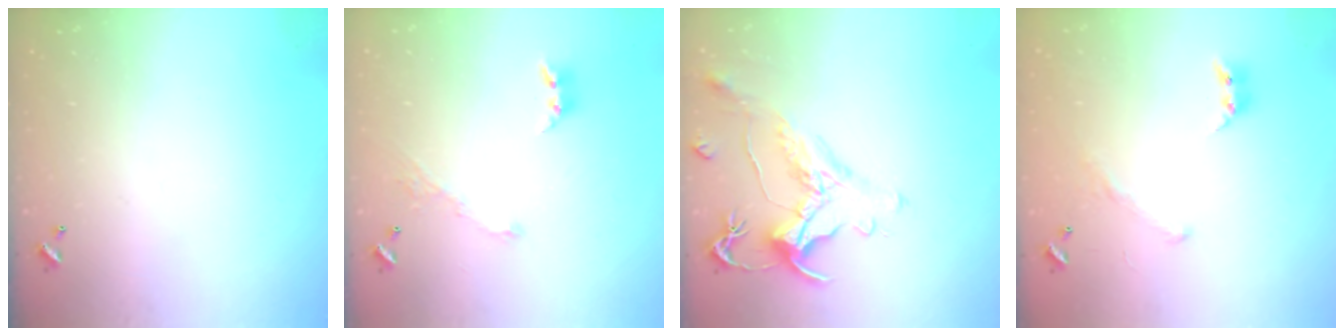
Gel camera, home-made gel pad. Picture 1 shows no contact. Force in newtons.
{"total": 5.4, "press": 5.3, "slide": 0.7}
{"total": 1.5, "press": 0.7, "slide": 1.3}
{"total": 3.6, "press": 3.5, "slide": 0.9}